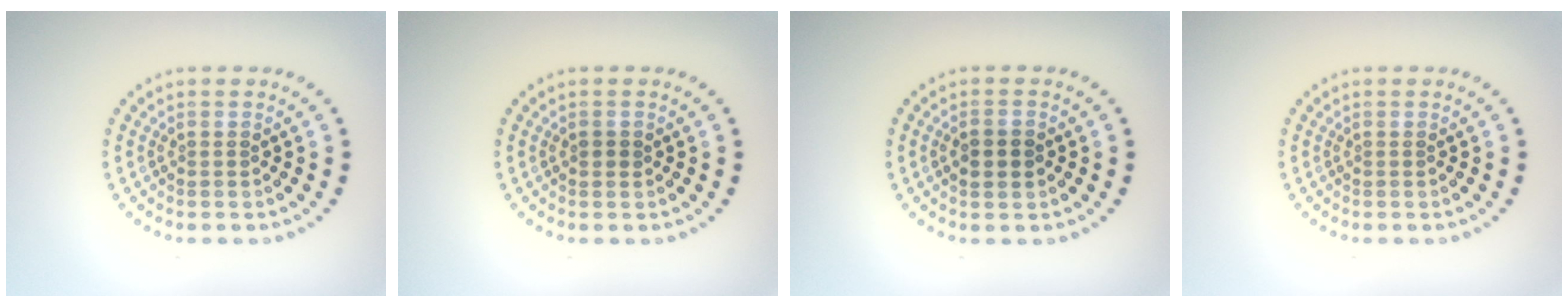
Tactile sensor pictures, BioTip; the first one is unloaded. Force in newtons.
{"total": 0.7, "press": 0.7, "slide": 0.0}
{"total": 2.1, "press": 2.1, "slide": 0.1}
{"total": 0.0}